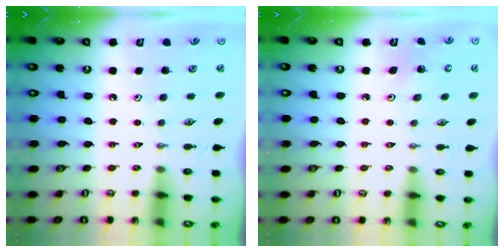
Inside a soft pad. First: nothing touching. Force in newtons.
{"total": 2.8, "press": 2.8, "slide": 0.3}